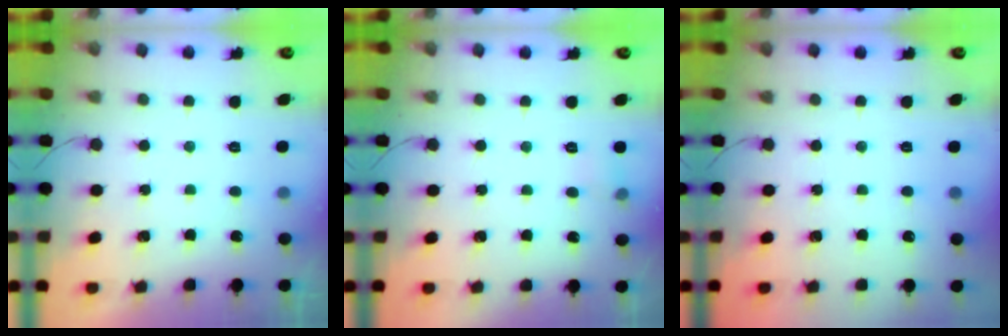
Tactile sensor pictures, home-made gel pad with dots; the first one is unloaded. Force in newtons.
{"total": 4.1, "press": 3.9, "slide": 1.2}
{"total": 0.0}